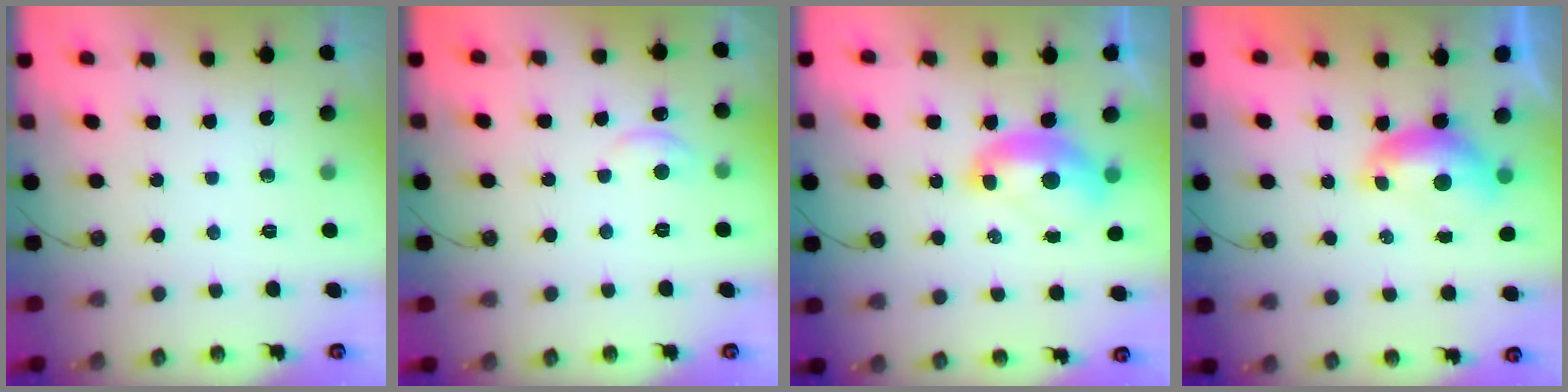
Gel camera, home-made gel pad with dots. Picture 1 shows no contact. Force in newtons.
{"total": 2.5, "press": 2.5, "slide": 0.2}
{"total": 2.2, "press": 2.1, "slide": 0.7}
{"total": 0.5, "press": 0.5, "slide": 0.2}